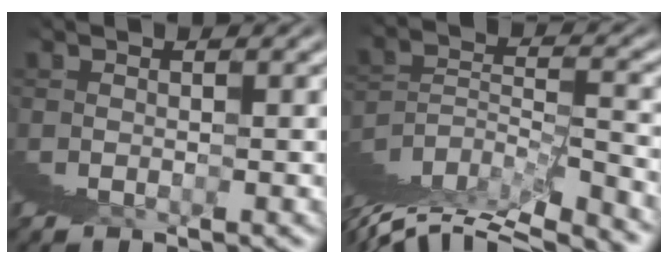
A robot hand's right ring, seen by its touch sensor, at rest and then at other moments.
{"total": 2.8, "force": [0.4, 0.6, 2.7], "torque": [-0.012, 0.020, -0.006]}